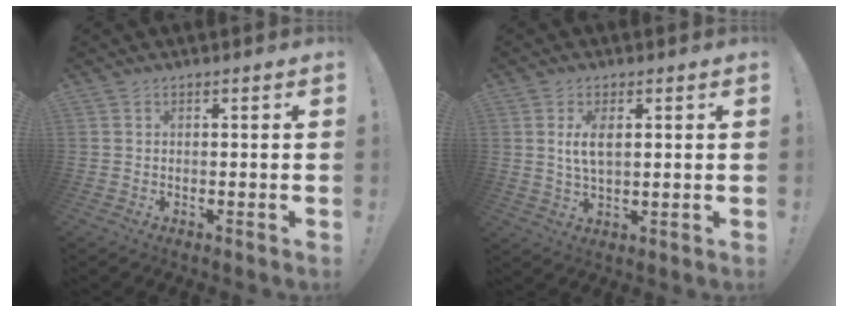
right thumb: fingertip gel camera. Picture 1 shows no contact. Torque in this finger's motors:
{"motor_torque": [0.49, 0.39, 0.18, 0.11, 0.27]}